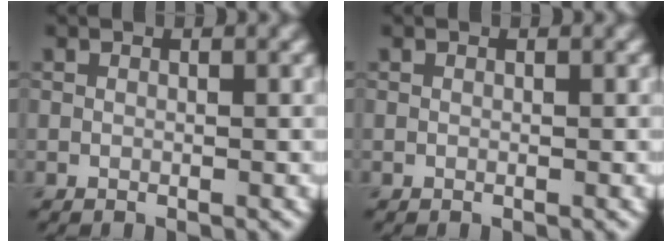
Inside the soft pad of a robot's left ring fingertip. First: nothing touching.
{"total": 0.0}